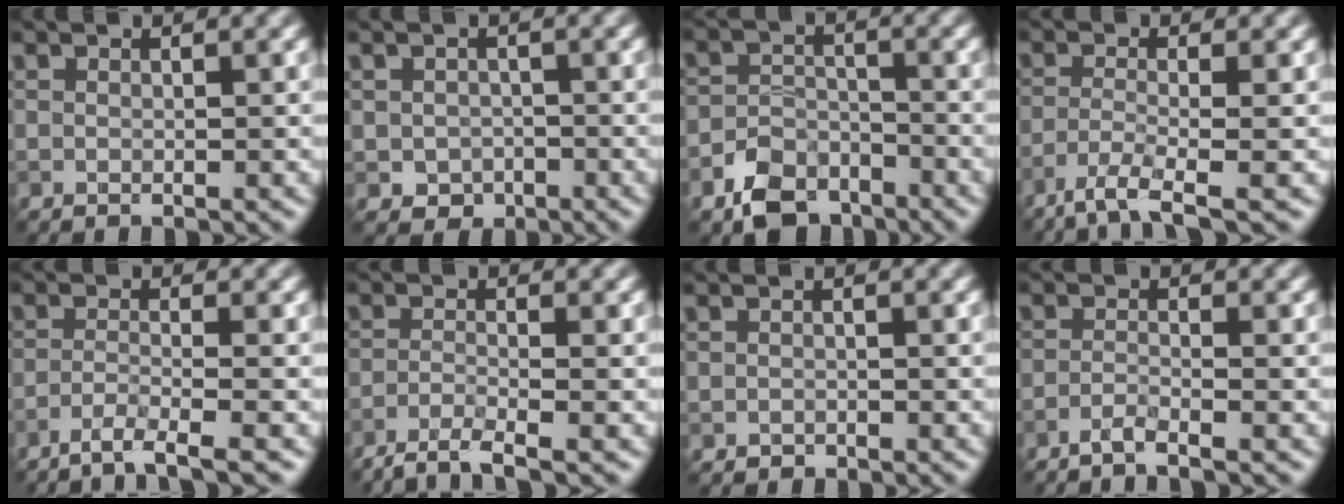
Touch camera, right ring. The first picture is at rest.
{"total": 2.0, "force": [-0.6, 1.8, 0.7], "torque": [-0.004, -0.003, -0.014]}
{"total": 5.0, "force": [-3.6, 2.9, 1.8], "torque": [-0.030, -0.003, -0.068]}
{"total": 3.9, "force": [-2.7, 0.6, 2.8], "torque": [-0.051, -0.007, -0.061]}
{"total": 3.2, "force": [-2.4, 0.2, 2.1], "torque": [-0.033, 0.001, -0.057]}
{"total": 3.2, "force": [-2.4, 0.4, 2.1], "torque": [-0.037, -0.002, -0.059]}
{"total": 0.5, "force": [-0.4, 0.4, -0.1], "torque": [0.005, -0.001, -0.006]}
{"total": 1.7, "force": [-1.3, 0.1, 1.1], "torque": [-0.018, 0.001, -0.037]}